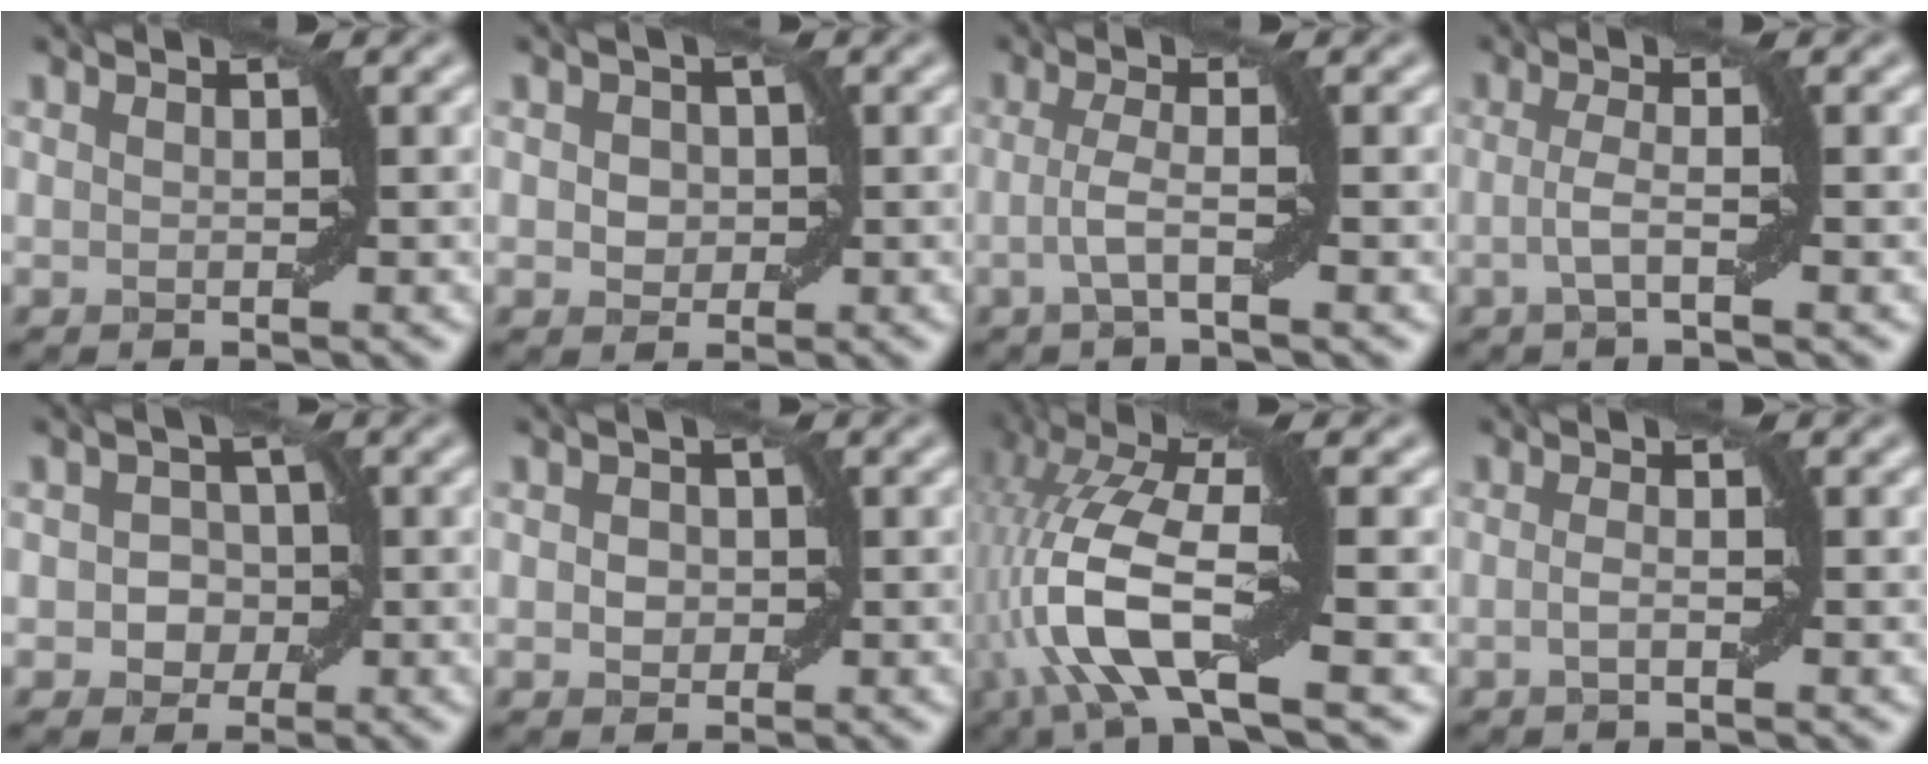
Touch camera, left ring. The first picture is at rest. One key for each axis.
{"total": 2.0, "fx": 0.1, "fy": 1.7, "fz": 1.0, "tx": -0.014, "ty": 0.001, "tz": -0.002}
{"total": 2.7, "fx": -0.5, "fy": 0.4, "fz": 2.6, "tx": -0.056, "ty": 0.001, "tz": -0.014}
{"total": 2.4, "fx": -0.5, "fy": 0.4, "fz": 2.3, "tx": -0.047, "ty": 0.001, "tz": -0.014}
{"total": 2.4, "fx": -0.4, "fy": 2.1, "fz": 1.1, "tx": -0.001, "ty": 0.000, "tz": -0.013}
{"total": 1.6, "fx": -0.1, "fy": 1.4, "fz": 0.8, "tx": -0.011, "ty": 0.001, "tz": -0.005}
{"total": 10.2, "fx": -2.4, "fy": 3.1, "fz": 9.4, "tx": -0.202, "ty": 0.017, "tz": -0.053}
{"total": 1.3, "fx": -0.3, "fy": 0.1, "fz": 1.2, "tx": -0.026, "ty": 0.002, "tz": -0.008}